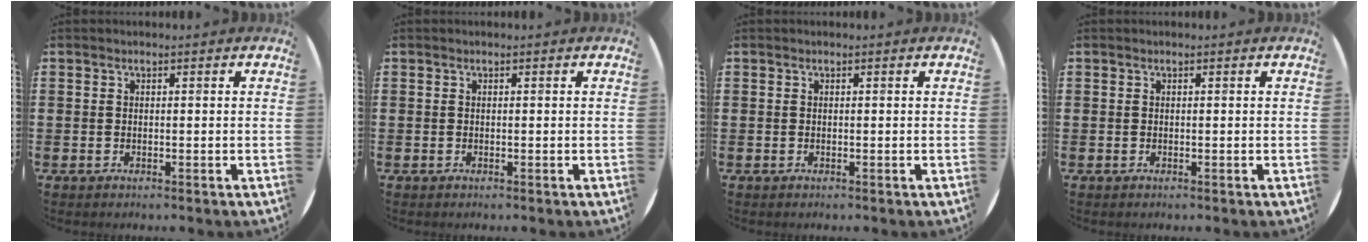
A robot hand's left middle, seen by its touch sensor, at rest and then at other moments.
{"total": 0.0}
{"total": 0.0}
{"total": 0.0}